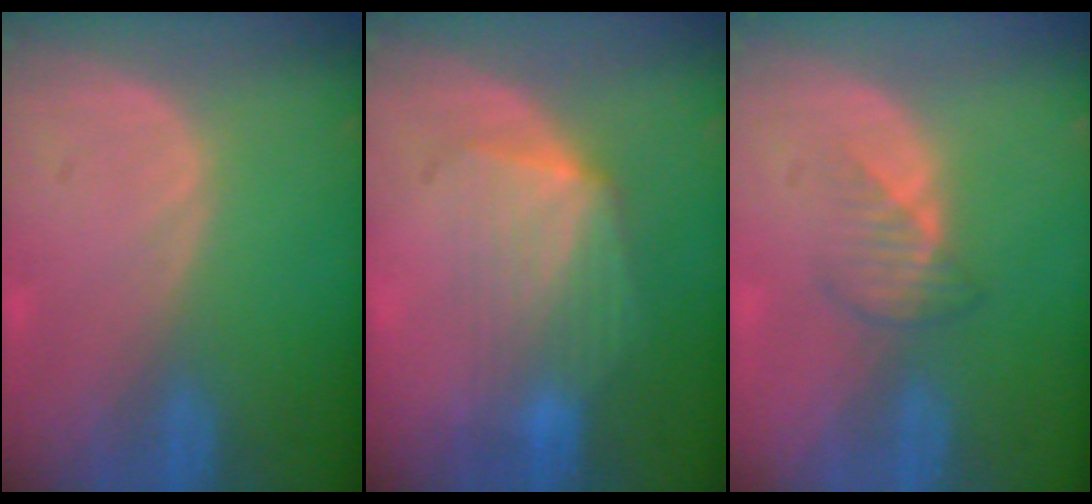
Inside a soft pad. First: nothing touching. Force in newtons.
{"total": 7.1, "press": 6.6, "slide": 2.7}
{"total": 2.7, "press": 2.6, "slide": 0.5}